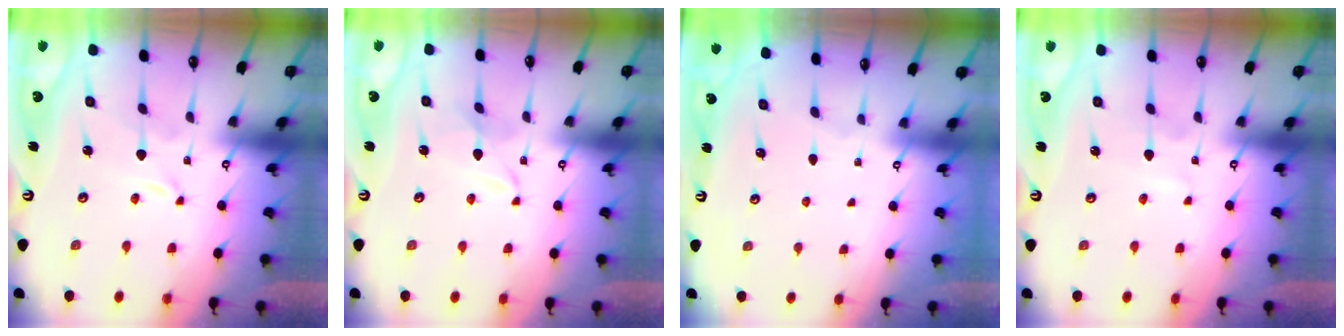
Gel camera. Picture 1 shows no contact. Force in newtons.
{"total": 2.5, "press": 2.5, "slide": 0.3}
{"total": 0.0}
{"total": 2.4, "press": 2.4, "slide": 0.3}